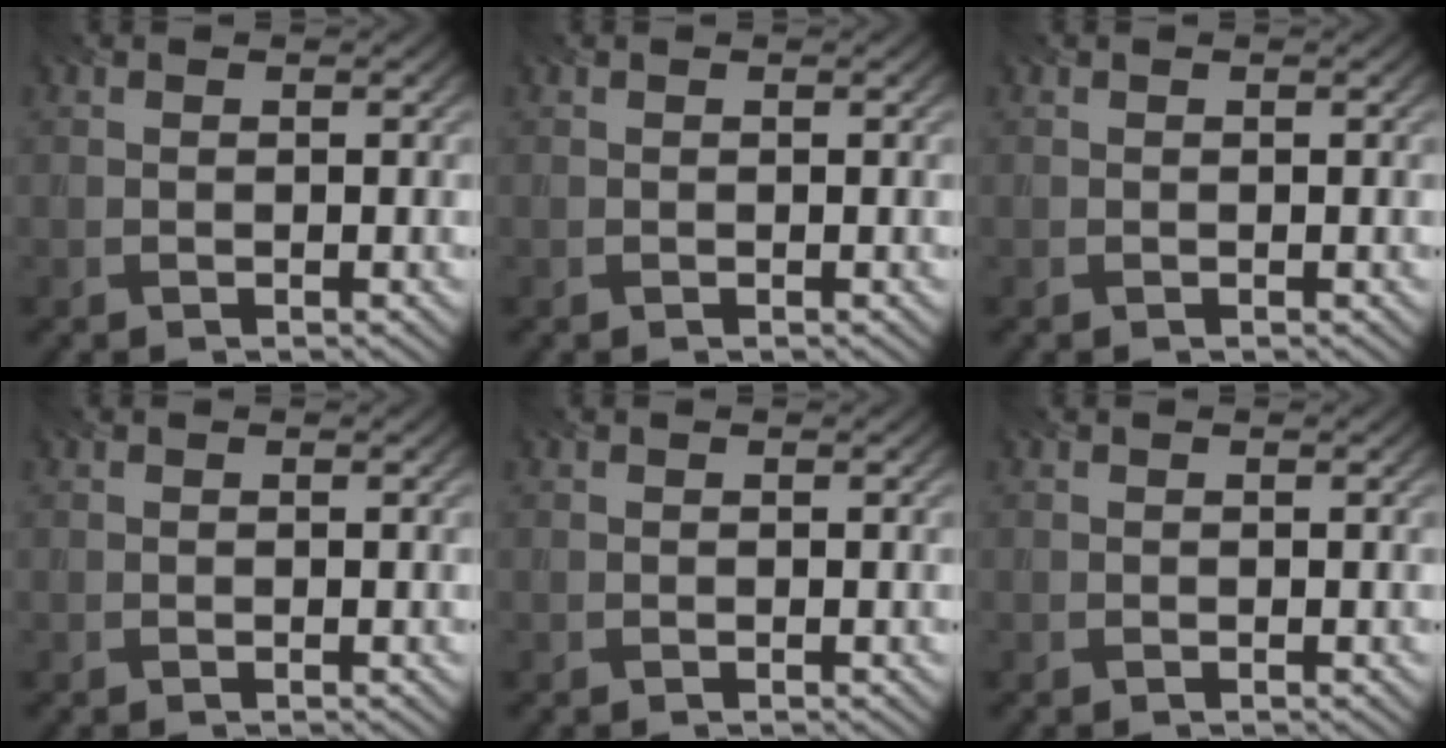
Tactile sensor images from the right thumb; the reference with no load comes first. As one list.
[{"total": 0.0}, {"total": 0.0}, {"total": 0.0}, {"total": 0.0}, {"total": 0.0}]